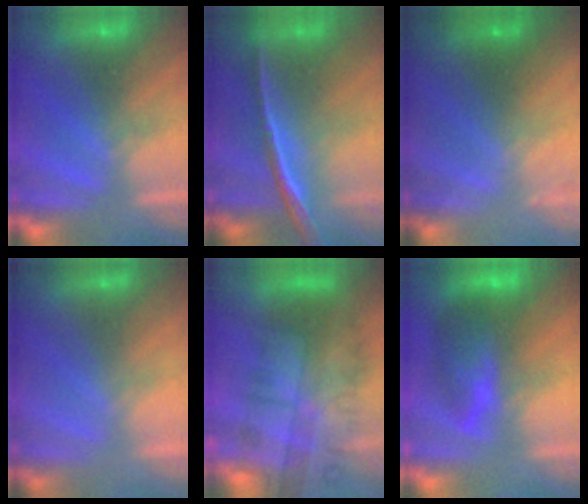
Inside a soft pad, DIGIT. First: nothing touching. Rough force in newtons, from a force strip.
{"total": 1.5}
{"total": 7.2}
{"total": 2.1}
{"total": 10.1}
{"total": 7.5}